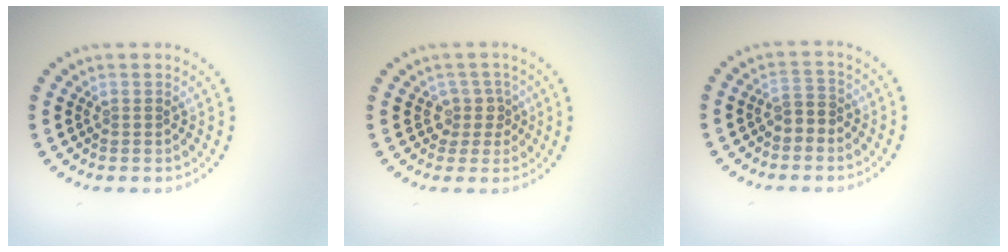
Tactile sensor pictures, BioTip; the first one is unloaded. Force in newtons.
{"total": 1.9, "press": 1.4, "slide": 1.3}
{"total": 1.9, "press": 1.7, "slide": 0.7}